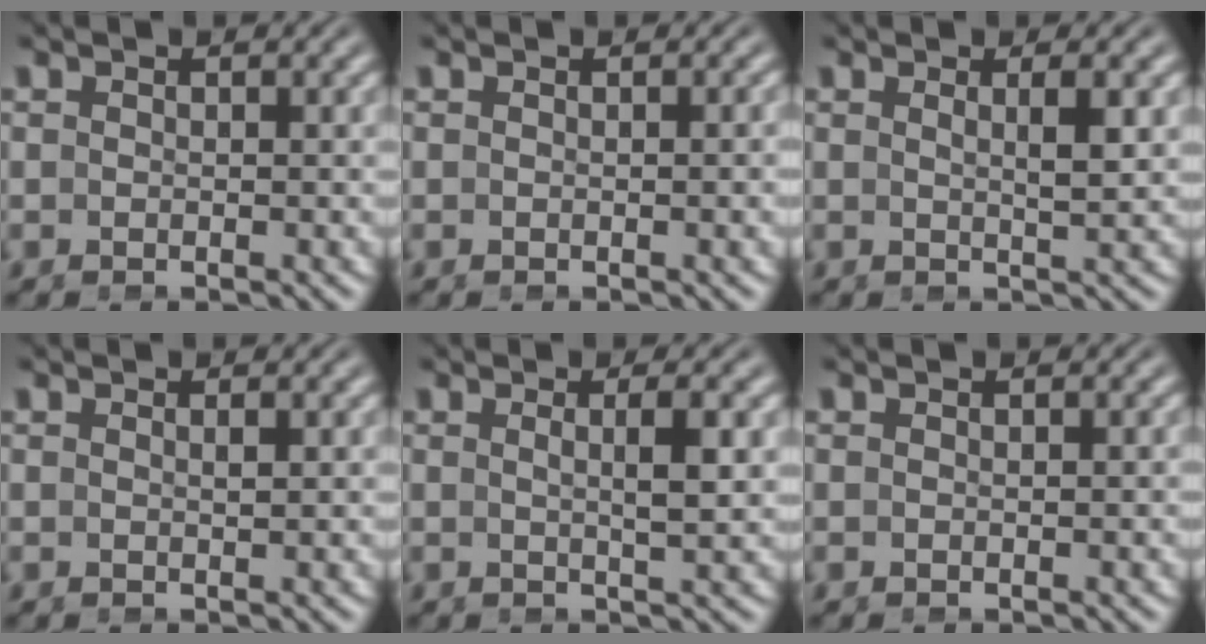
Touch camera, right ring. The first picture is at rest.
{"total": 0.6, "force": [-0.1, -0.4, 0.5], "torque": [-0.011, 0.001, 0.000]}
{"total": 1.8, "force": [0.8, -0.7, 1.5], "torque": [-0.031, -0.011, 0.019]}
{"total": 0.6, "force": [0.2, -0.2, 0.5], "torque": [-0.011, -0.005, 0.008]}
{"total": 2.1, "force": [0.6, -0.8, 1.9], "torque": [-0.037, -0.008, 0.015]}
{"total": 0.0}